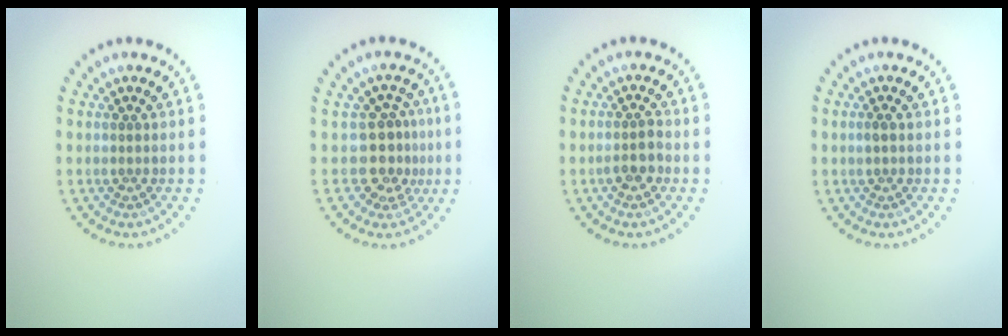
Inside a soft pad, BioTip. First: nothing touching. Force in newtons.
{"total": 3.0, "press": 2.3, "slide": 1.9}
{"total": 1.8, "press": 1.7, "slide": 0.6}
{"total": 0.8, "press": 0.8, "slide": 0.2}